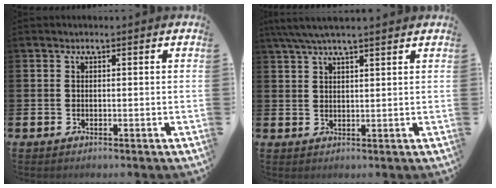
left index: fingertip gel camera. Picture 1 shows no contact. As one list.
[{"total": 4.6, "force": [3.9, 0.5, 2.3], "torque": [-0.059, -0.002, 0.073]}]